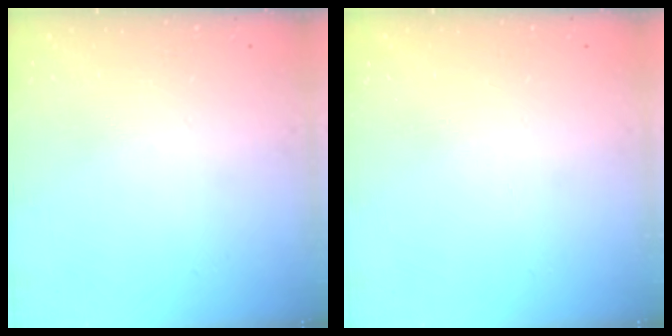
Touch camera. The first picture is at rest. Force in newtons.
{"total": 0.0}